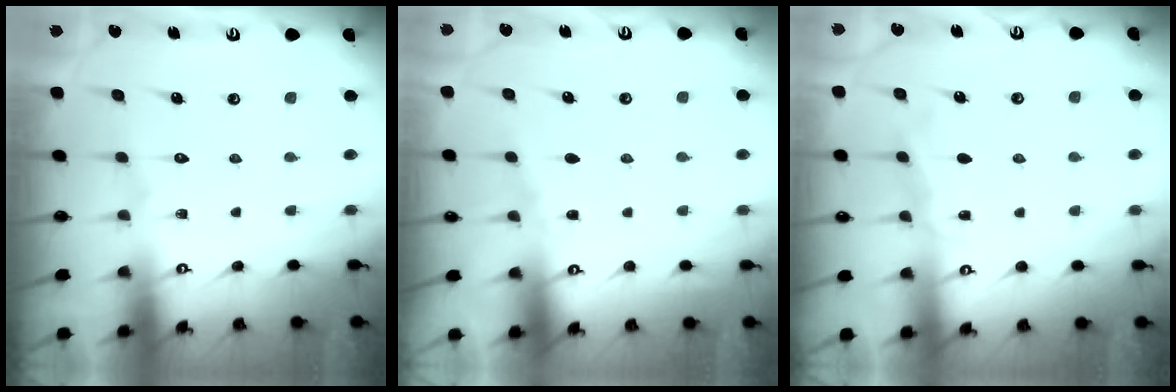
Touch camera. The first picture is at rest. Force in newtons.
{"total": 2.7, "press": 2.7, "slide": 0.4}
{"total": 4.0, "press": 3.9, "slide": 0.5}